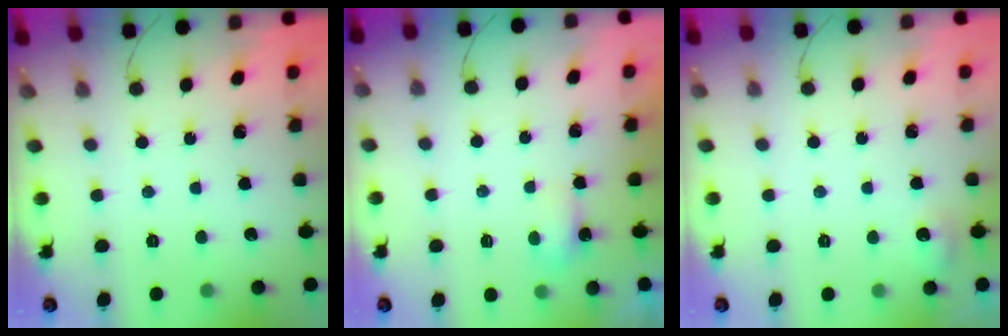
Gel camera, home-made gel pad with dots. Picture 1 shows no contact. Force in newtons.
{"total": 3.7, "press": 3.5, "slide": 1.1}
{"total": 4.5, "press": 4.3, "slide": 1.4}